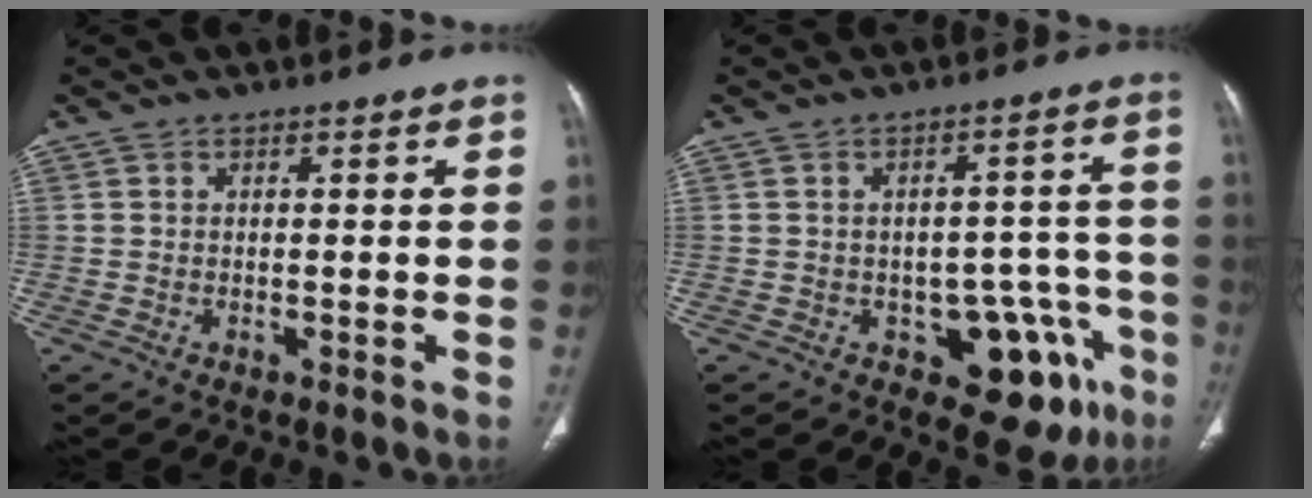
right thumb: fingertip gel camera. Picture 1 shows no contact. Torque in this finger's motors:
{"motor_torque": [1.99, 1.81, 0.36, -0.58, 0.00]}